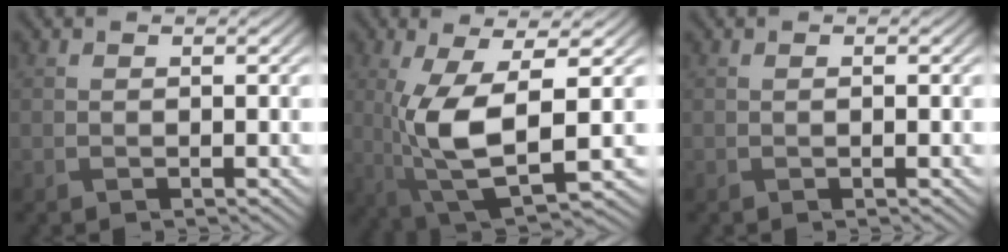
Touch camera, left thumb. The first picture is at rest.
{"total": 10.2, "force": [-0.3, 3.5, 9.6], "torque": [-0.203, -0.009, 0.001]}
{"total": 0.6, "force": [0.0, 0.1, 0.6], "torque": [-0.011, 0.000, 0.000]}